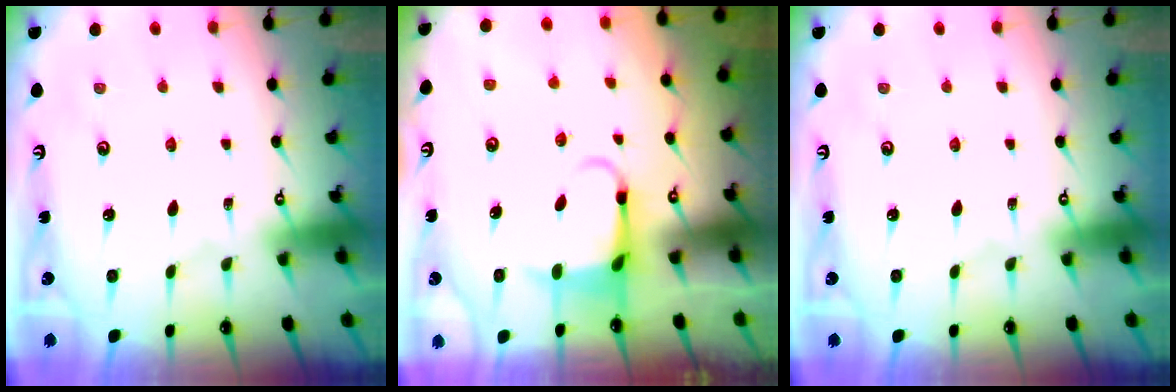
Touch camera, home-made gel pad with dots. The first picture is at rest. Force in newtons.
{"total": 3.9, "press": 3.8, "slide": 0.9}
{"total": 0.0}